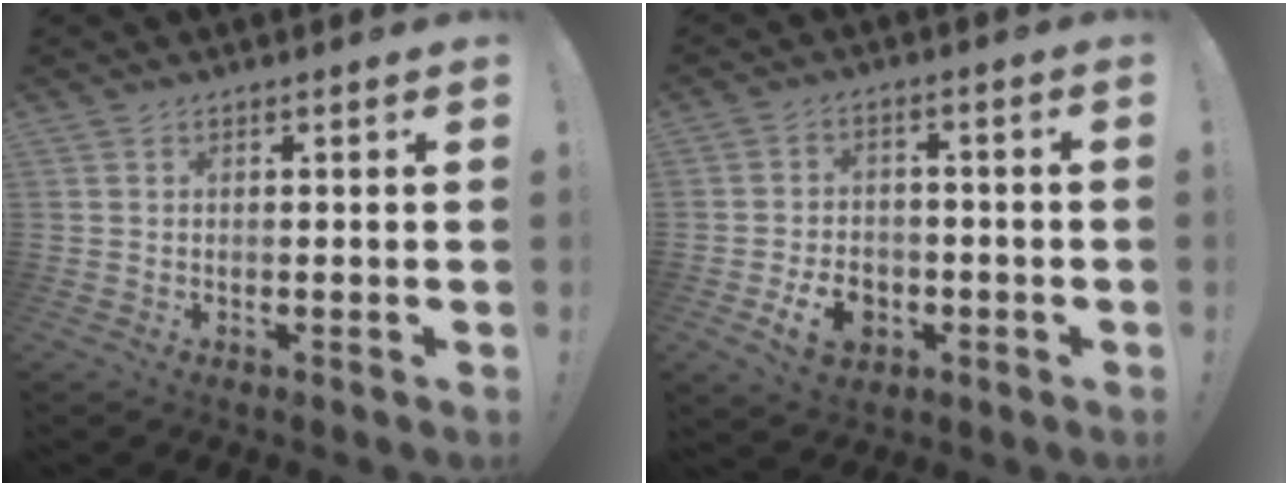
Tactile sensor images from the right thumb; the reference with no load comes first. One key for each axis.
{"total": 9.1, "fx": -3.5, "fy": 6.9, "fz": 4.7, "tx": -0.071, "ty": 0.023, "tz": -0.059}